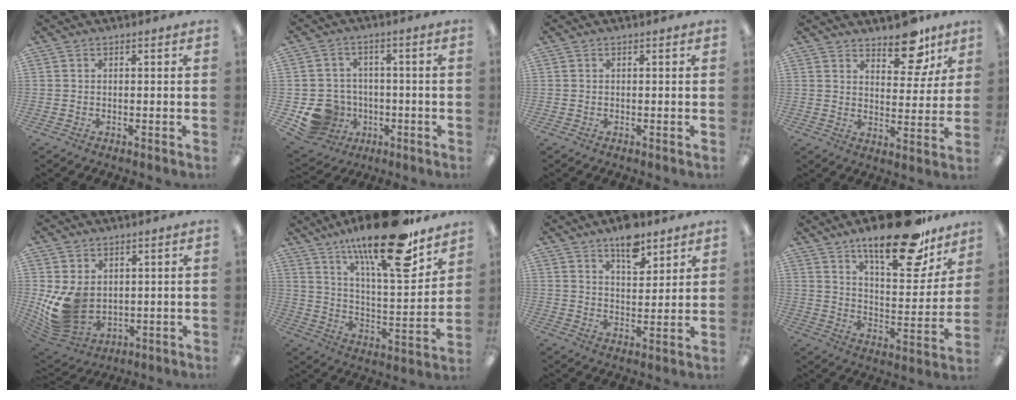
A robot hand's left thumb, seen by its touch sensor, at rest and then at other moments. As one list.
[{"total": 9.7, "force": [-3.3, 8.7, 2.8], "torque": [-0.077, 0.022, -0.048]}, {"total": 0.0}, {"total": 10.9, "force": [8.3, 5.0, 4.9], "torque": [-0.050, -0.053, 0.144]}, {"total": 11.9, "force": [1.0, 9.3, 7.4], "torque": [-0.163, -0.011, 0.025]}, {"total": 23.8, "force": [16.7, 6.2, 15.8], "torque": [-0.242, -0.106, 0.267]}, {"total": 8.8, "force": [6.6, 3.8, 4.4], "torque": [-0.056, -0.038, 0.112]}, {"total": 22.3, "force": [16.1, 7.7, 13.3], "torque": [-0.192, -0.099, 0.263]}]